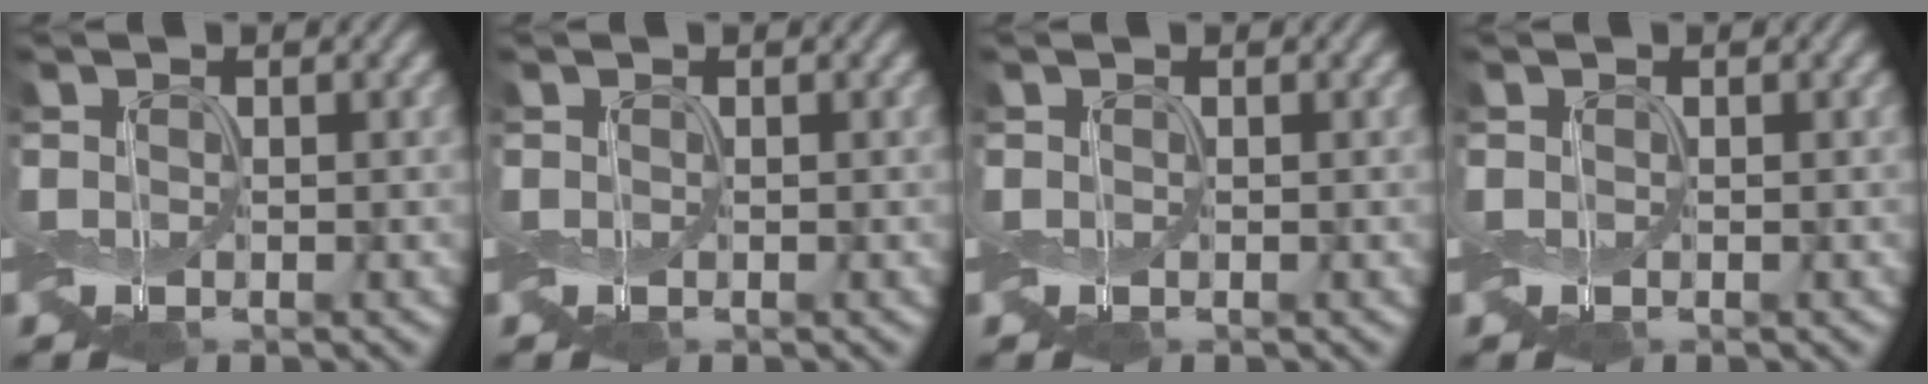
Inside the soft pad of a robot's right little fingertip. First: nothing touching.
{"total": 0.0}
{"total": 0.0}
{"total": 0.0}